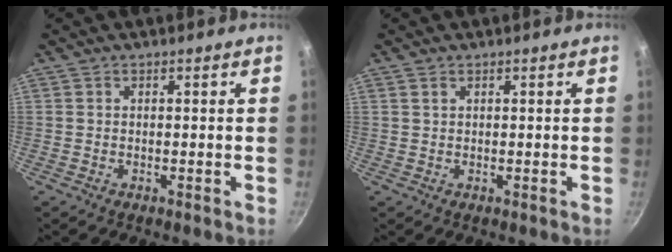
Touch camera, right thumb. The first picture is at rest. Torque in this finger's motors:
{"motor_torque": [0.17, -0.30, -0.05, 0.72, 0.03]}